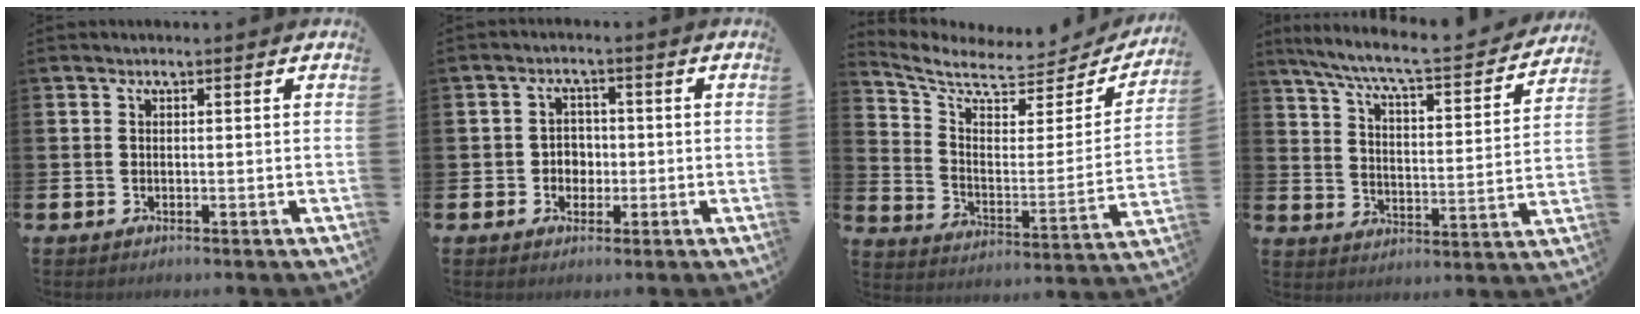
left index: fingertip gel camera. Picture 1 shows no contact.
{"total": 2.8, "force": [-0.4, 2.6, 0.9], "torque": [-0.015, 0.002, -0.015]}
{"total": 7.1, "force": [6.0, 2.9, 2.5], "torque": [-0.083, -0.049, 0.099]}
{"total": 7.3, "force": [6.5, 0.6, 3.1], "torque": [-0.094, -0.046, 0.107]}